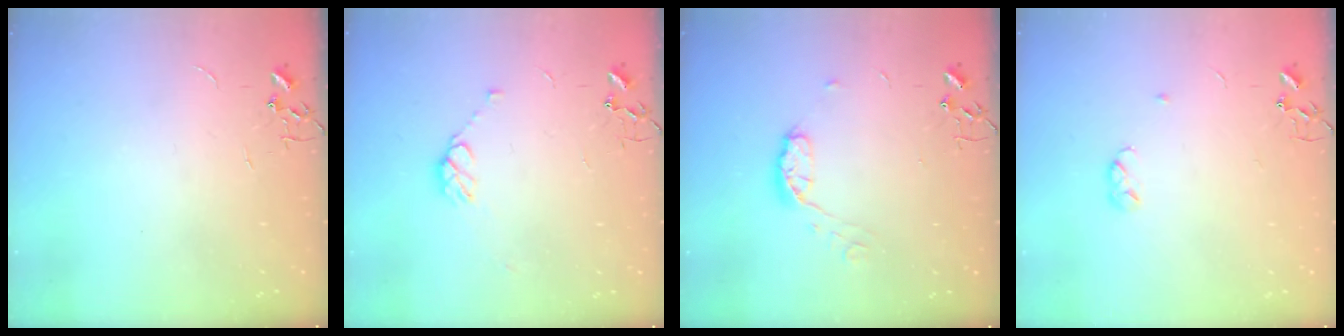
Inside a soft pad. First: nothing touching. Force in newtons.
{"total": 7.5, "press": 7.4, "slide": 1.0}
{"total": 7.6, "press": 7.6, "slide": 0.5}
{"total": 3.9, "press": 3.8, "slide": 0.7}